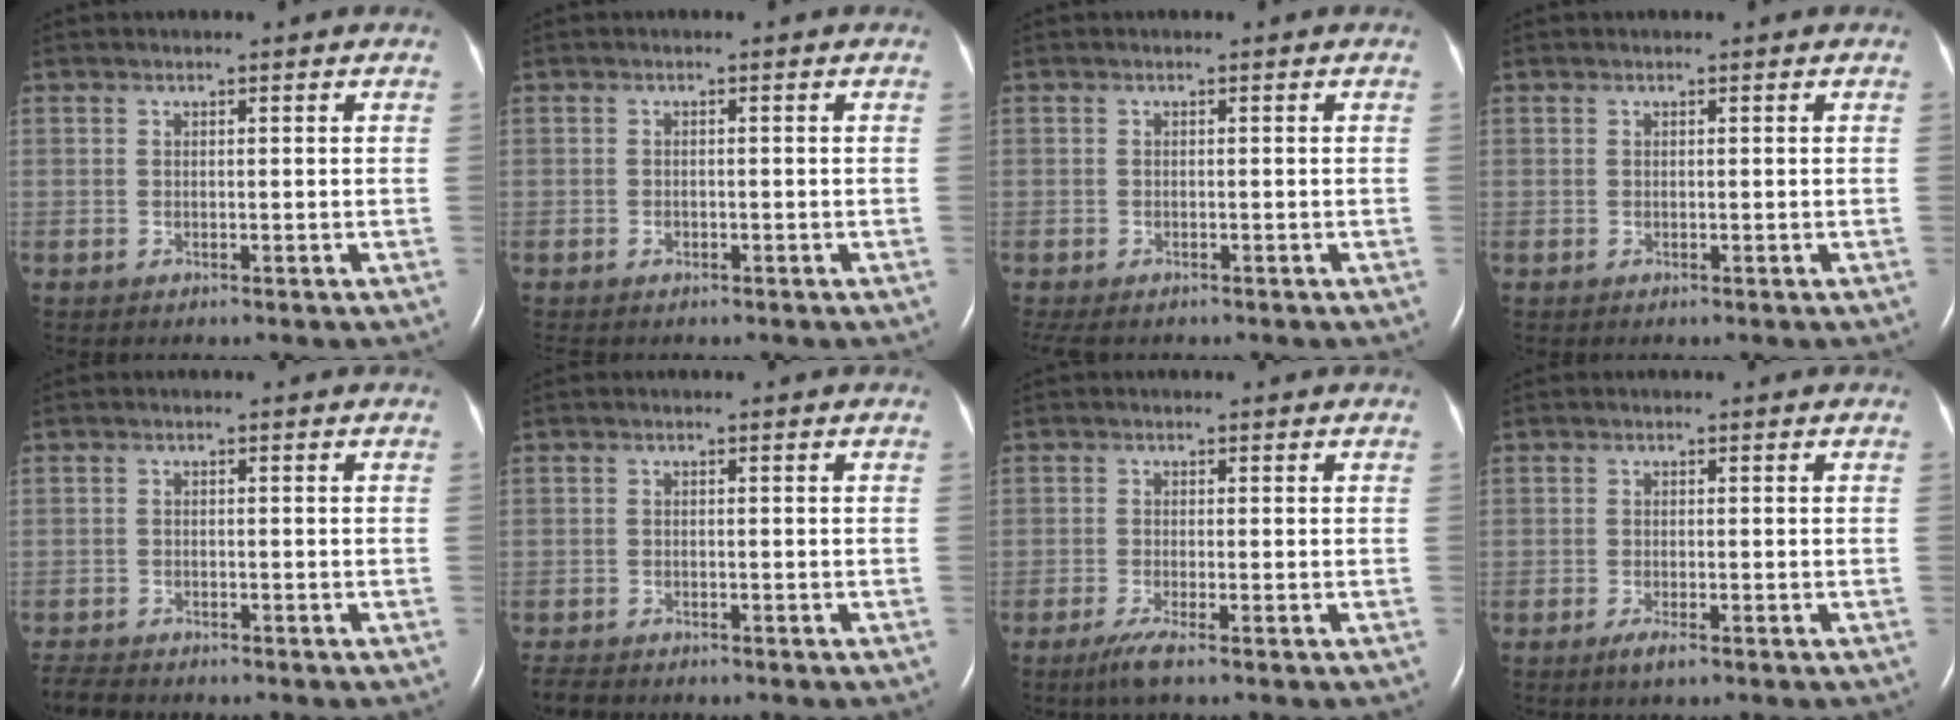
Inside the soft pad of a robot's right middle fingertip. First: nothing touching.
{"total": 1.1, "force": [-0.8, 0.6, 0.4], "torque": [-0.014, 0.000, -0.013]}
{"total": 3.6, "force": [-2.8, 1.5, 1.6], "torque": [-0.028, -0.008, -0.043]}
{"total": 0.0}
{"total": 3.4, "force": [-3.2, 0.7, 0.8], "torque": [-0.016, -0.012, -0.055]}
{"total": 2.7, "force": [-2.4, 0.8, 0.8], "torque": [-0.016, -0.007, -0.037]}
{"total": 2.6, "force": [-1.7, -0.2, 2.0], "torque": [-0.047, -0.011, -0.037]}
{"total": 1.7, "force": [-1.1, 0.2, 1.3], "torque": [-0.032, -0.005, -0.021]}